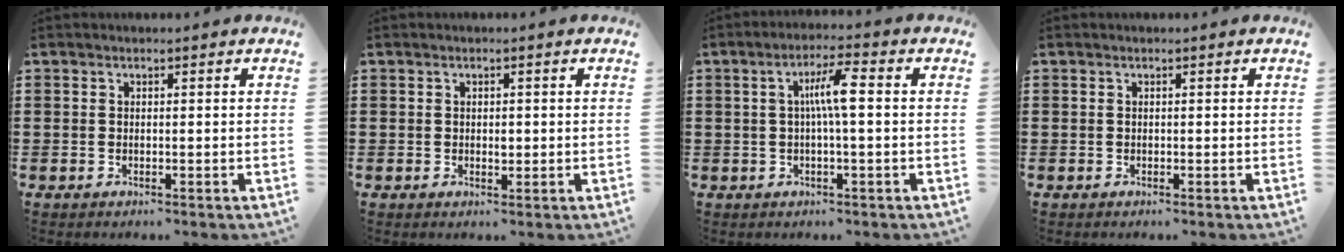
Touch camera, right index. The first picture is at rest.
{"total": 1.3, "force": [0.1, 0.6, 1.1], "torque": [-0.022, 0.003, 0.000]}
{"total": 5.3, "force": [0.2, 0.6, 5.3], "torque": [-0.100, 0.006, -0.002]}
{"total": 0.0}